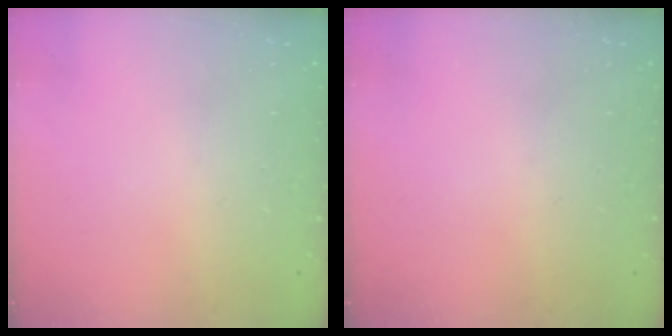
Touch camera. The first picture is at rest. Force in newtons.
{"total": 0.0}